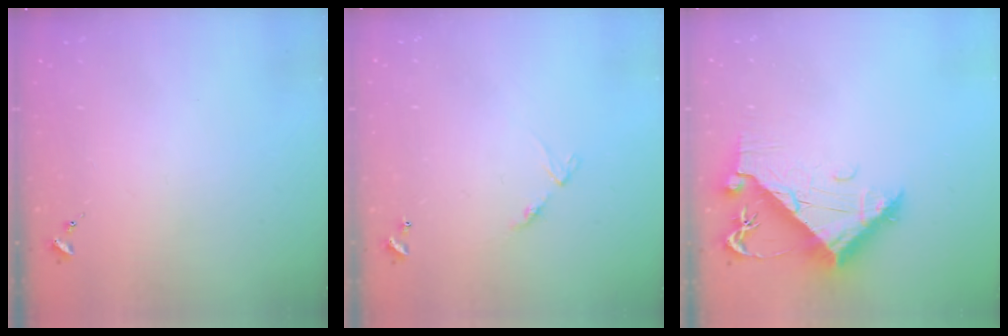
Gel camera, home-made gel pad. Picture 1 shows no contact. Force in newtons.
{"total": 6.2, "press": 6.2, "slide": 0.7}
{"total": 9.1, "press": 9.1, "slide": 1.1}